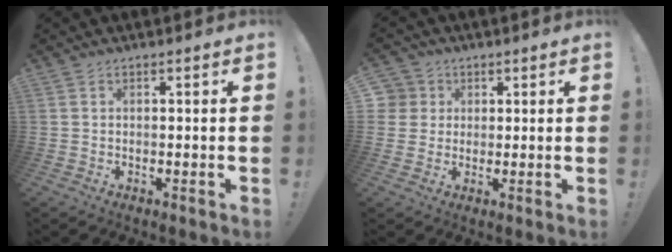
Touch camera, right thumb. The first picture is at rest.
{"total": 5.0, "force": [1.2, 4.8, 0.8], "torque": [-0.026, -0.005, 0.023]}